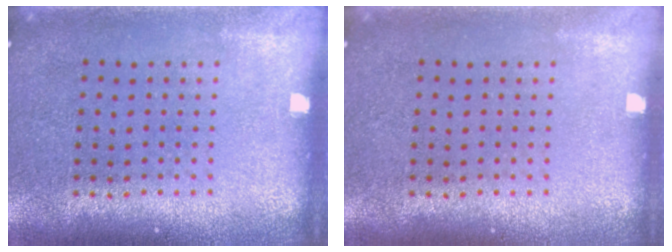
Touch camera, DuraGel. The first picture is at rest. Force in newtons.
{"total": 0.0}